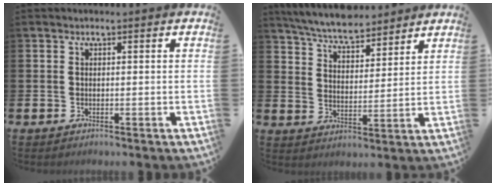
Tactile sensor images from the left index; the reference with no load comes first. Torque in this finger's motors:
{"motor_torque": [1.12, -1.02, 0.47, 0.21]}